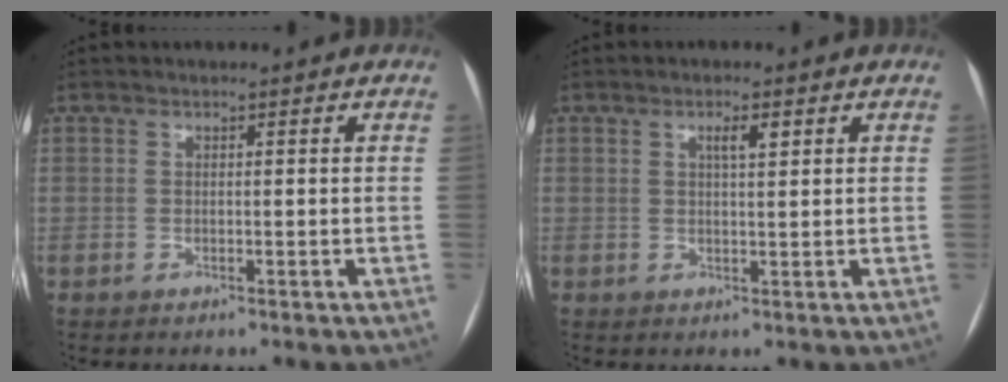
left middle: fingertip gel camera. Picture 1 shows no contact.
{"total": 2.3, "force": [1.1, 0.4, 2.0], "torque": [-0.036, 0.002, 0.017]}